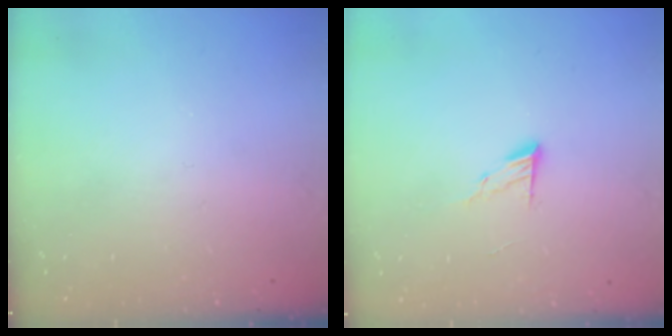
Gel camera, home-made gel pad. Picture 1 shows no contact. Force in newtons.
{"total": 7.9, "press": 7.9, "slide": 0.7}